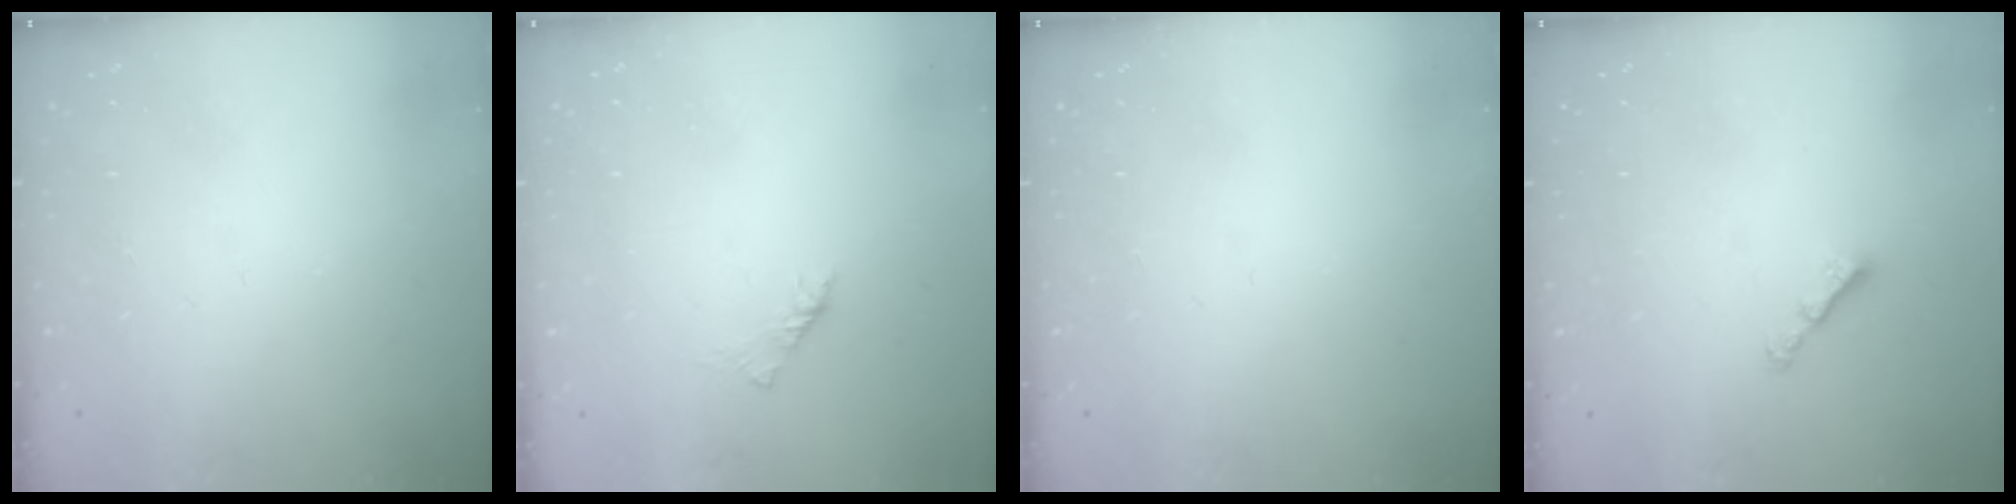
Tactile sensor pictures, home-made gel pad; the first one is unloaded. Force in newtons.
{"total": 1.6, "press": 1.4, "slide": 0.6}
{"total": 0.0}
{"total": 2.9, "press": 2.8, "slide": 0.6}